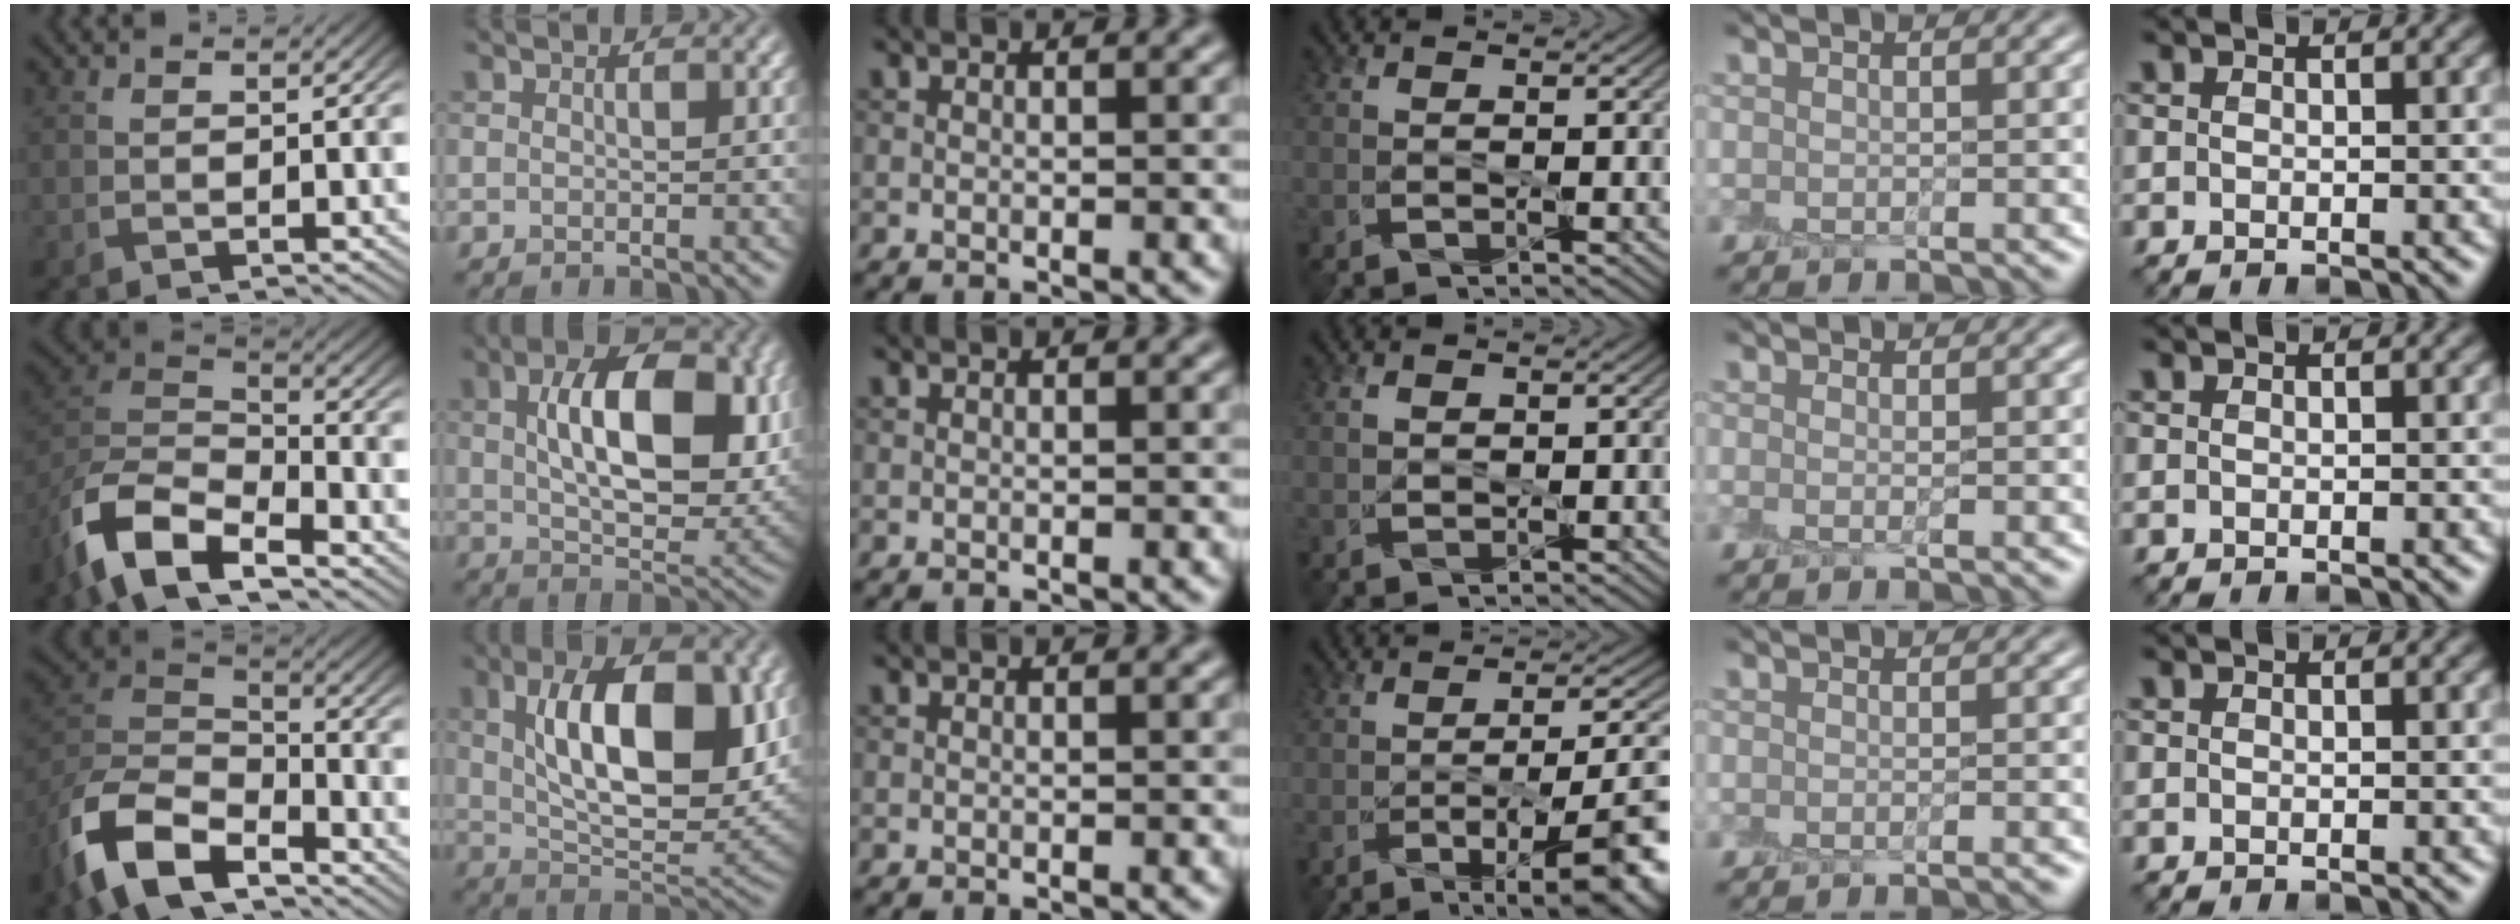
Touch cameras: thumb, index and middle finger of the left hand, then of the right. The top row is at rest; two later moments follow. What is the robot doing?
{"motion": "peel", "object": "shipping label"}